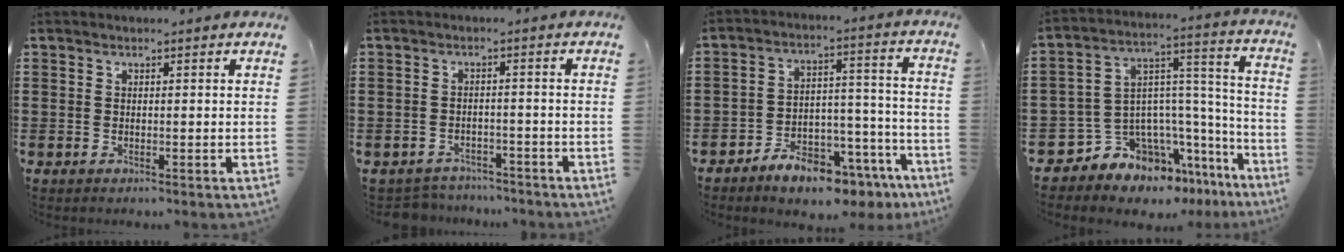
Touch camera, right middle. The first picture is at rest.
{"total": 2.8, "force": [-2.8, 0.4, -0.3], "torque": [-0.005, -0.002, -0.062]}
{"total": 7.7, "force": [-7.0, 2.2, 2.4], "torque": [-0.038, 0.027, -0.129]}
{"total": 8.6, "force": [-7.1, 4.6, 1.4], "torque": [-0.059, -0.013, -0.136]}